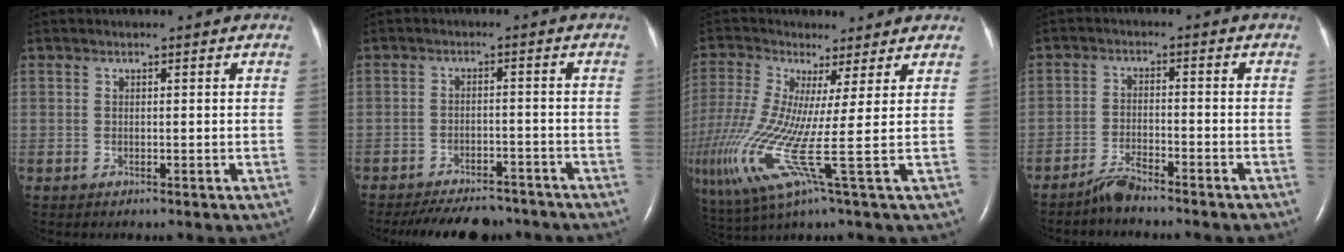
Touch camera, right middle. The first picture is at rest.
{"total": 11.7, "force": [-10.3, 4.1, 3.8], "torque": [-0.062, 0.001, -0.134]}
{"total": 14.3, "force": [-2.8, 0.2, 14.1], "torque": [-0.325, -0.023, -0.057]}
{"total": 3.9, "force": [-3.6, 0.3, 1.4], "torque": [-0.033, -0.009, -0.067]}